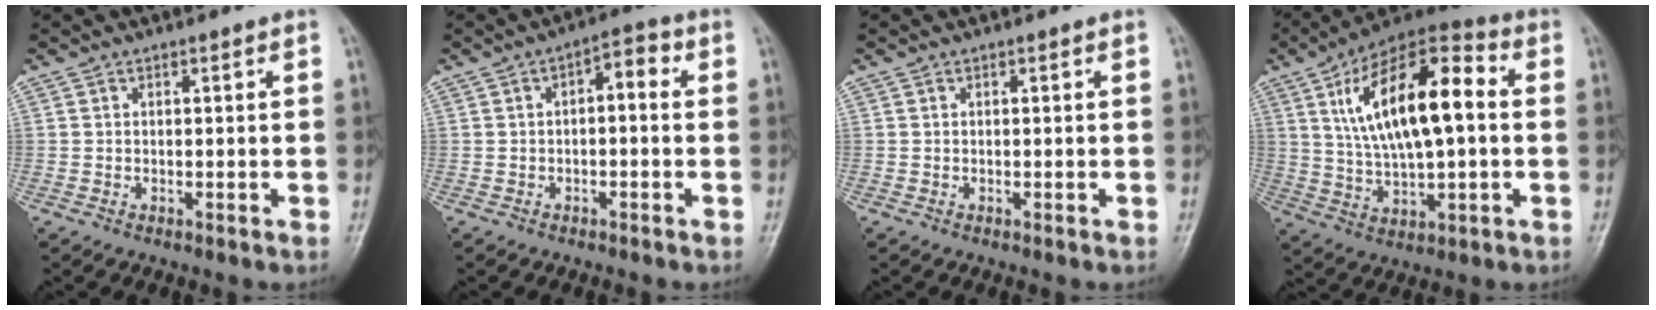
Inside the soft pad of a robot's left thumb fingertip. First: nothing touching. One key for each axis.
{"total": 4.6, "fx": 0.4, "fy": 2.2, "fz": 4.0, "tx": -0.044, "ty": 0.023, "tz": -0.004}
{"total": 0.0}
{"total": 19.5, "fx": 3.5, "fy": 8.2, "fz": 17.3, "tx": -0.286, "ty": 0.023, "tz": 0.054}